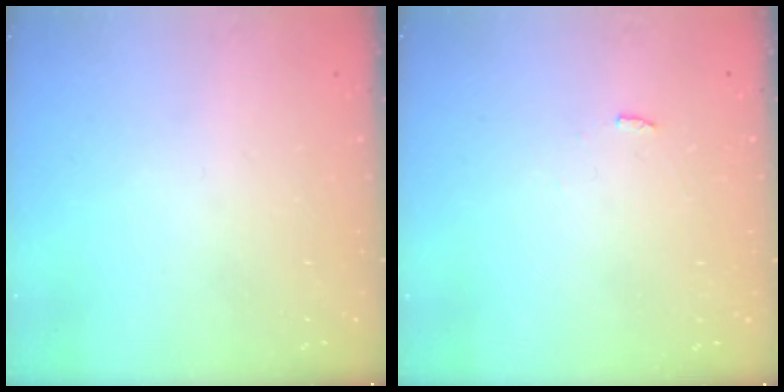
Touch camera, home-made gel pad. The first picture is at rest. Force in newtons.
{"total": 1.9, "press": 1.9, "slide": 0.1}